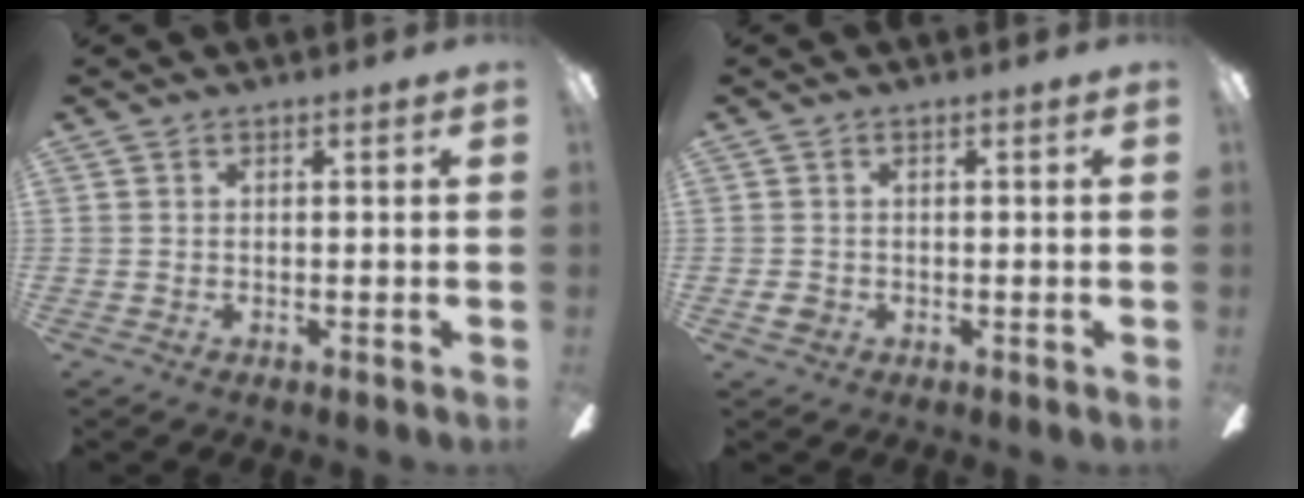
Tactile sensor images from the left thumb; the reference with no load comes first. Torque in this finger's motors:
{"motor_torque": [-0.49, 0.42, 0.07, 0.07, 0.00]}